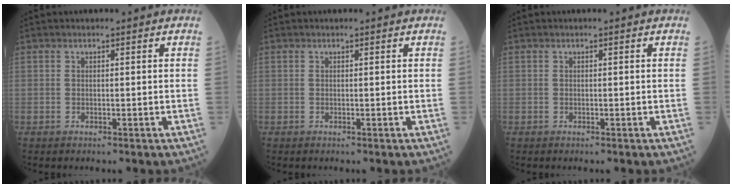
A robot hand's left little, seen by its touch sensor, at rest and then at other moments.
{"total": 0.0}
{"total": 0.0}